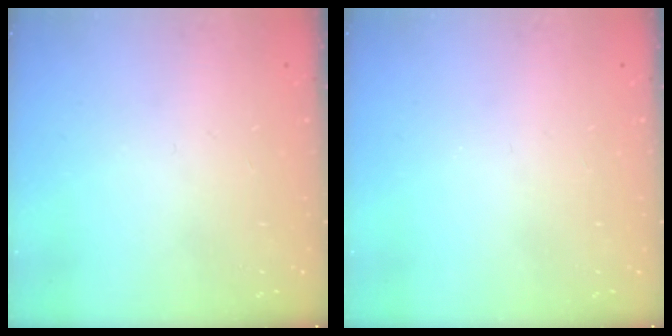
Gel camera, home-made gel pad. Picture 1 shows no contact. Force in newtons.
{"total": 0.0}